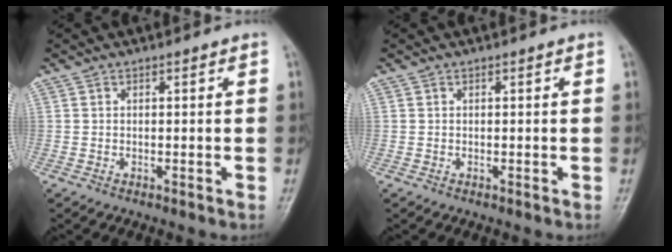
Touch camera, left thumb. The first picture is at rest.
{"total": 0.0}